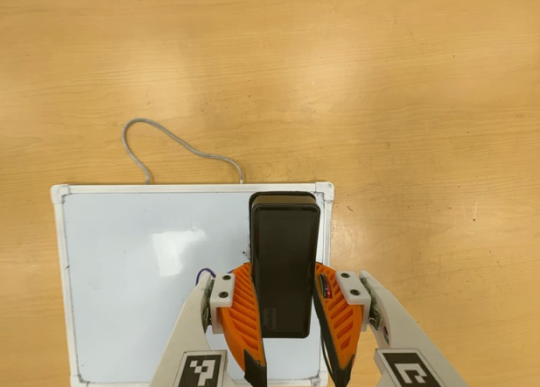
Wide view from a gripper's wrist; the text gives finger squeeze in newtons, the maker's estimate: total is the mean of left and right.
{"total": 9.6, "left": 7.1, "right": 12.1}